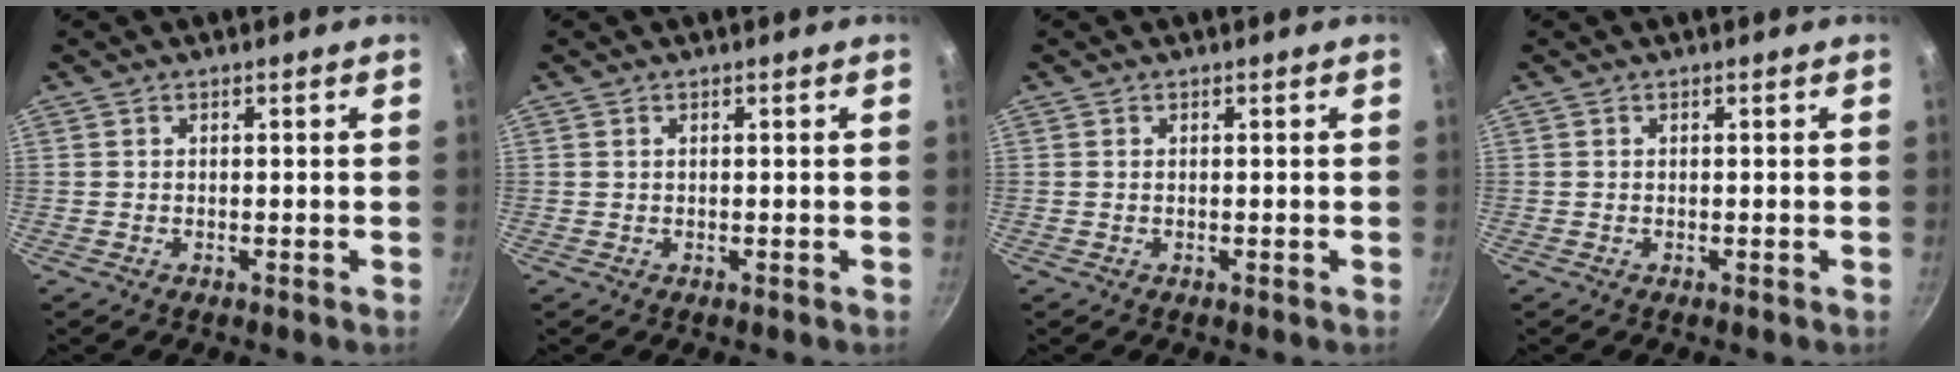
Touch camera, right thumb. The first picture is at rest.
{"total": 0.0}
{"total": 0.0}
{"total": 0.0}